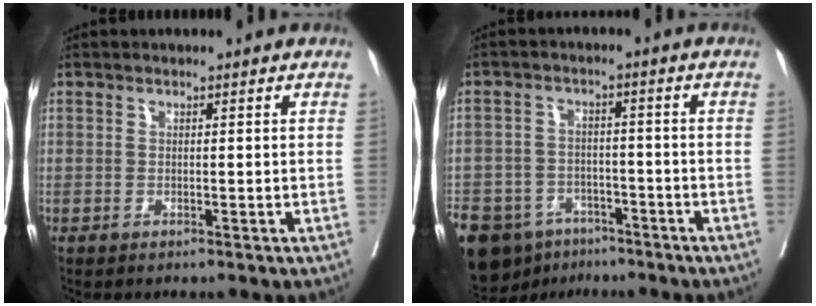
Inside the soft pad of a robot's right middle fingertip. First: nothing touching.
{"total": 19.2, "force": [-12.0, 12.5, 8.1], "torque": [-0.244, -0.017, -0.178]}